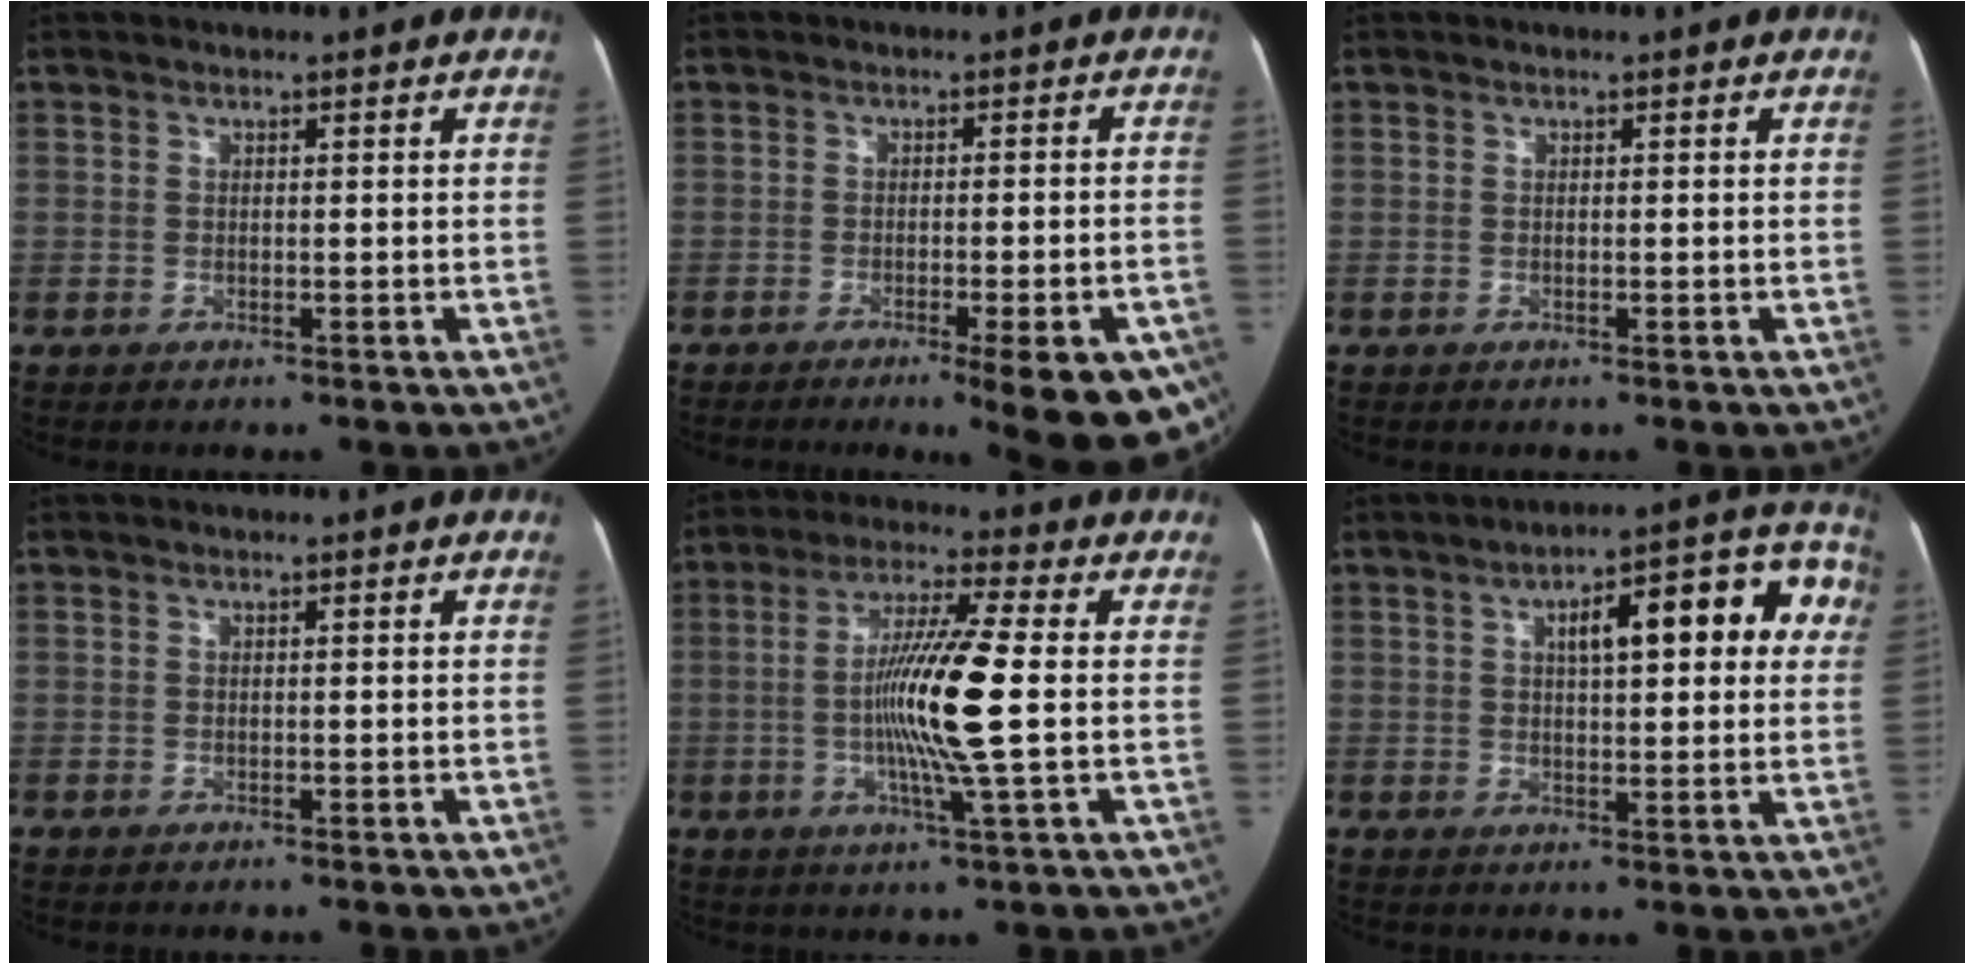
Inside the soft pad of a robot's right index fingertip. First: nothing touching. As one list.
[{"total": 13.5, "force": [-8.6, 2.1, 10.2], "torque": [-0.060, 0.004, -0.107]}, {"total": 0.0}, {"total": 0.0}, {"total": 12.0, "force": [-0.8, -0.8, 12.0], "torque": [-0.227, -0.006, -0.022]}, {"total": 14.1, "force": [4.0, 4.2, 12.8], "torque": [-0.153, 0.044, 0.046]}]